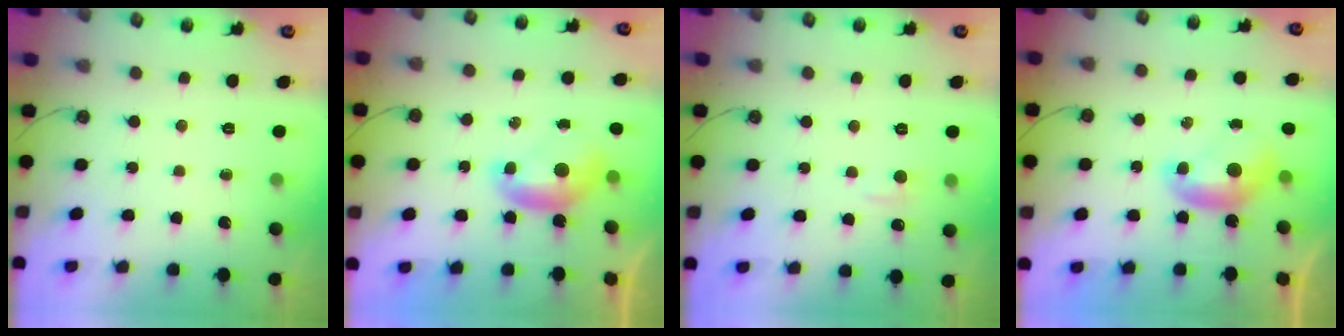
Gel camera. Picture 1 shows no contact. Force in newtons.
{"total": 0.0}
{"total": 1.8, "press": 1.7, "slide": 0.6}
{"total": 0.0}